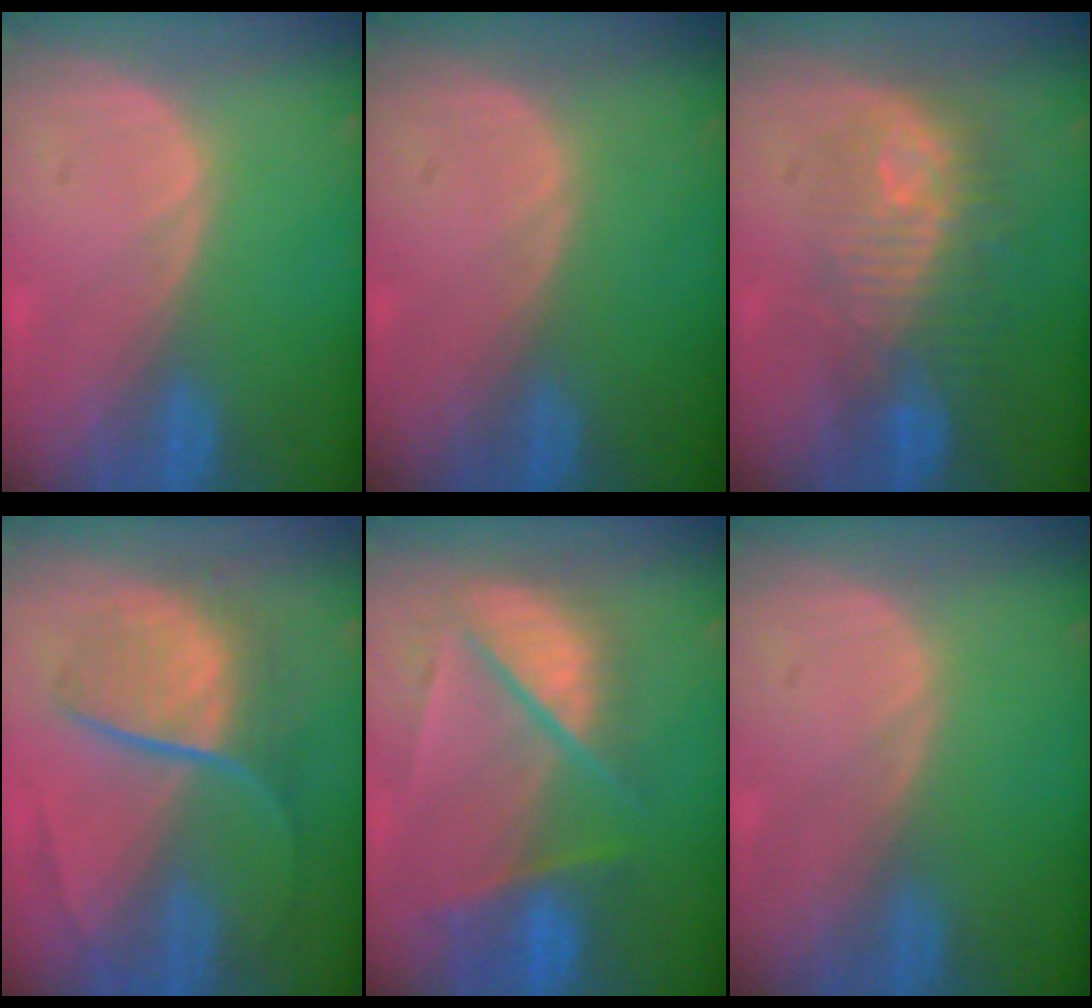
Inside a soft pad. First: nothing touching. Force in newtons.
{"total": 0.0}
{"total": 9.7, "press": 8.9, "slide": 3.9}
{"total": 9.1, "press": 7.6, "slide": 5.1}
{"total": 9.3, "press": 8.1, "slide": 4.5}
{"total": 0.0}